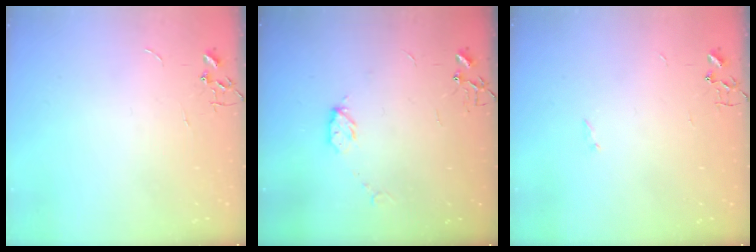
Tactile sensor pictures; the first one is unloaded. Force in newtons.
{"total": 5.8, "press": 5.8, "slide": 0.7}
{"total": 0.9, "press": 0.9, "slide": 0.2}